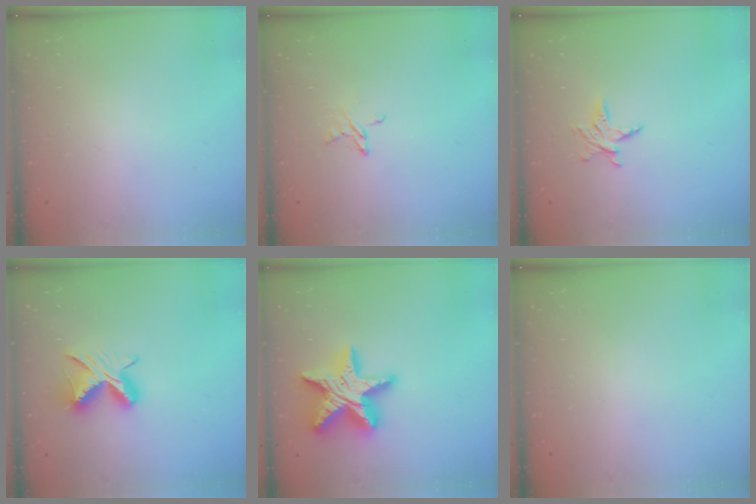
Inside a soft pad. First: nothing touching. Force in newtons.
{"total": 3.8, "press": 3.8, "slide": 0.4}
{"total": 4.9, "press": 4.9, "slide": 0.5}
{"total": 8.9, "press": 8.8, "slide": 1.0}
{"total": 21.2, "press": 21.1, "slide": 1.9}
{"total": 0.0}